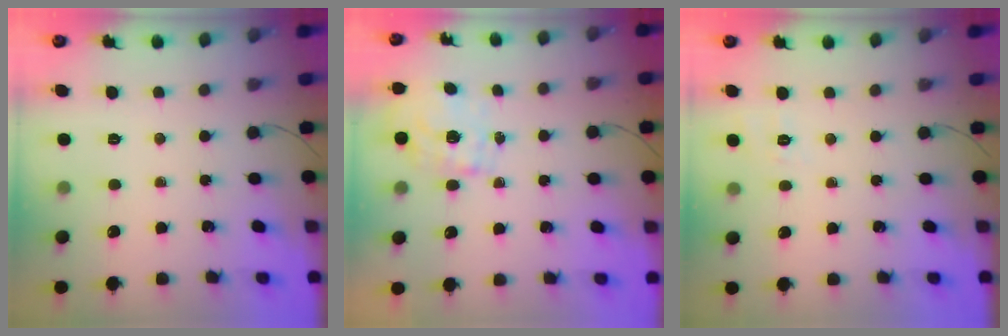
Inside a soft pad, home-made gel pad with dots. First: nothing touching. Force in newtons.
{"total": 0.9, "press": 0.7, "slide": 0.6}
{"total": 1.9, "press": 0.3, "slide": 1.9}